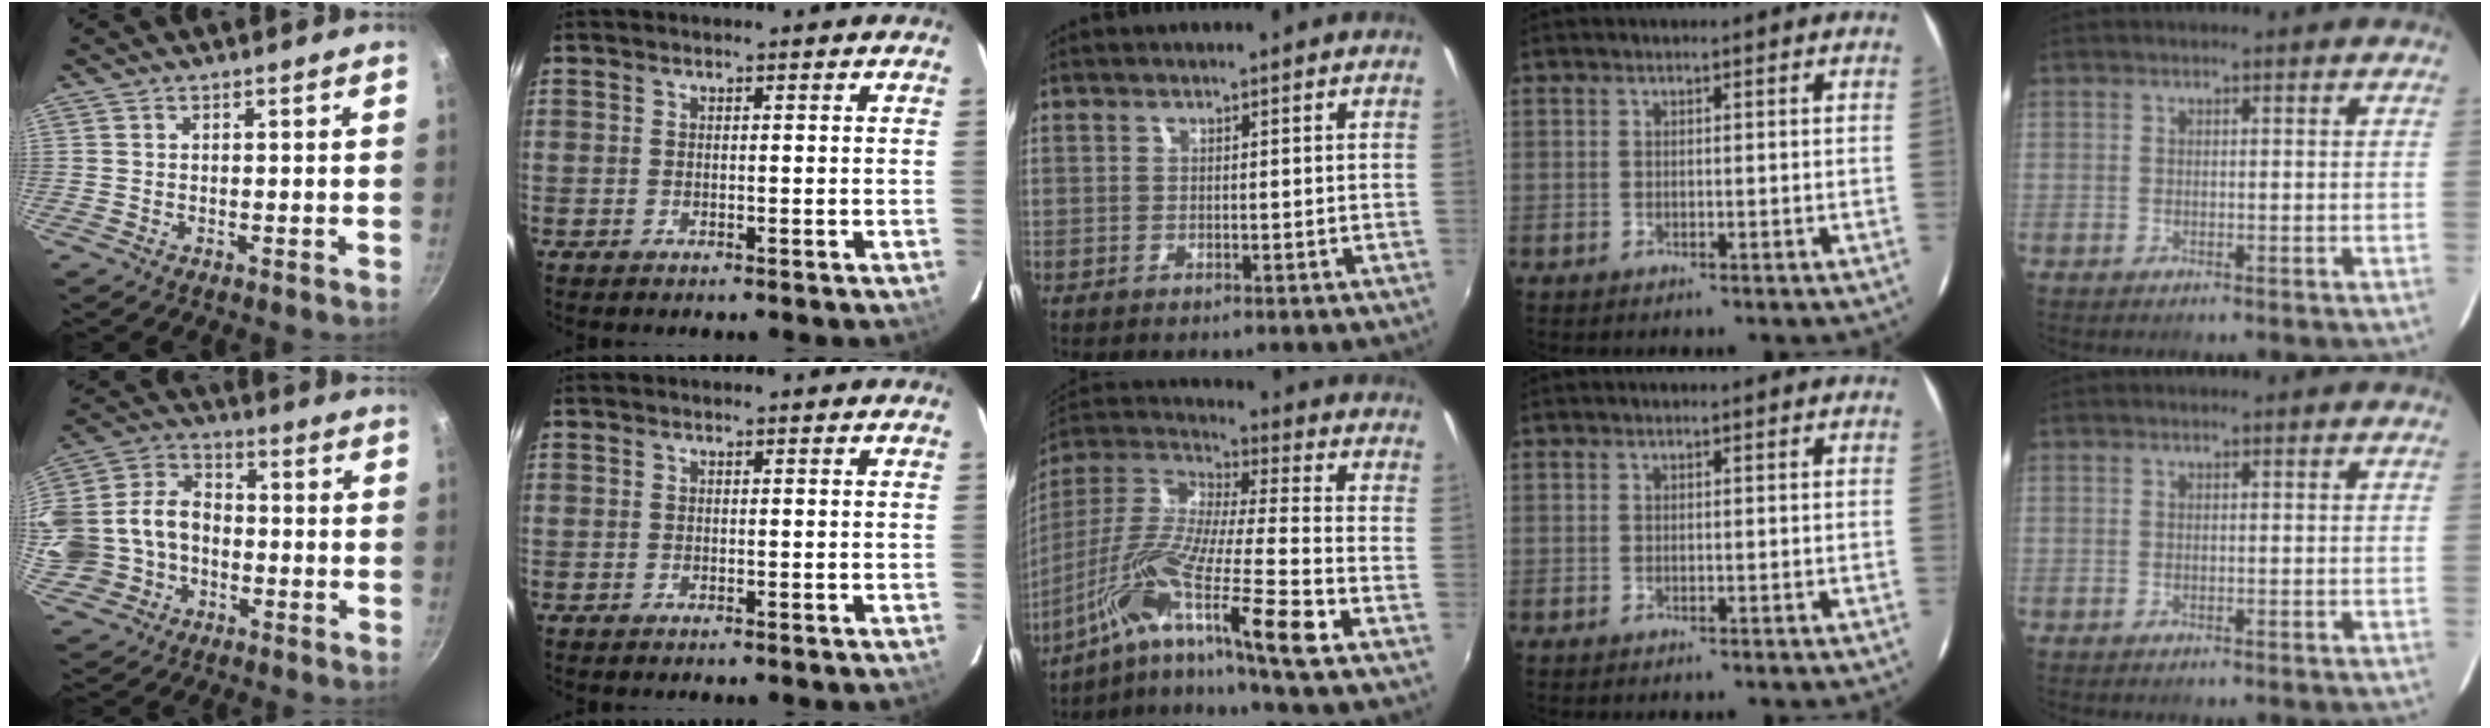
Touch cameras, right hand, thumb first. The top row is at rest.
{"thumb": {"total": 20.6, "force": [-3.5, 16.7, 11.6], "torque": [-0.271, 0.066, -0.058]}, "middle": {"total": 16.5, "force": [-11.0, -1.9, 12.1], "torque": [-0.210, -0.032, -0.208]}}